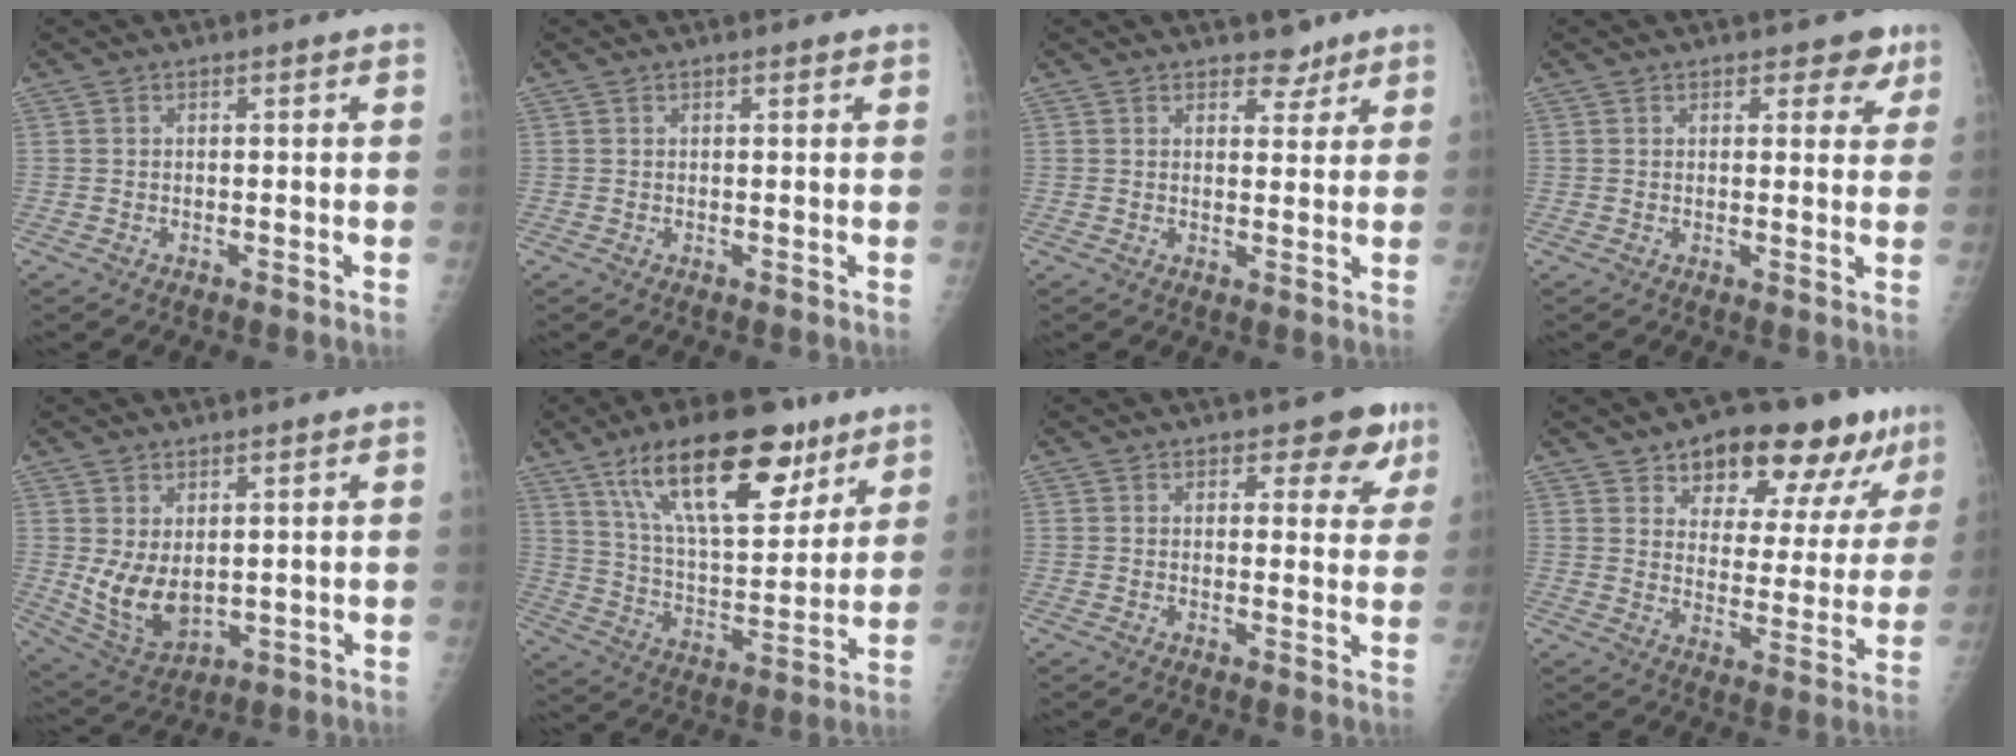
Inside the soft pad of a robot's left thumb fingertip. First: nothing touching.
{"total": 0.6, "force": [0.4, 0.2, 0.4], "torque": [-0.007, -0.001, 0.005]}
{"total": 3.4, "force": [2.6, 1.9, 0.9], "torque": [0.010, -0.017, 0.037]}
{"total": 4.2, "force": [2.7, 2.4, 2.1], "torque": [0.009, -0.010, 0.028]}
{"total": 8.7, "force": [1.2, 5.2, 6.9], "torque": [-0.114, -0.023, 0.045]}
{"total": 23.7, "force": [13.6, 8.9, 17.2], "torque": [-0.271, -0.037, 0.243]}
{"total": 6.3, "force": [4.1, 3.2, 3.5], "torque": [-0.002, -0.019, 0.047]}
{"total": 17.7, "force": [11.9, 8.0, 10.4], "torque": [-0.090, -0.049, 0.170]}